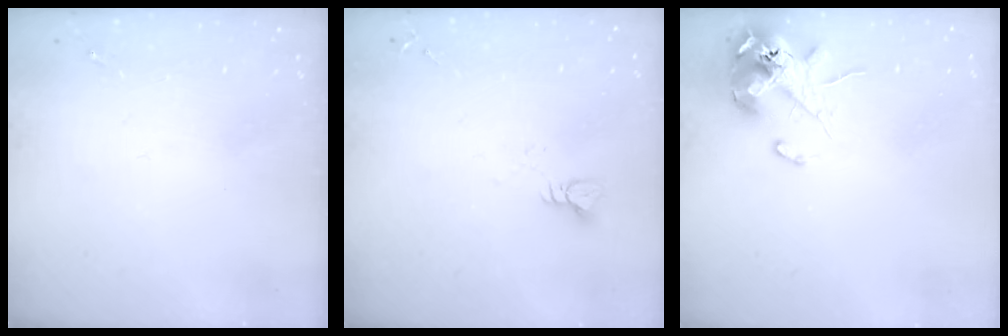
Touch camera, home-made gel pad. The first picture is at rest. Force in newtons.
{"total": 3.8, "press": 3.8, "slide": 0.5}
{"total": 12.1, "press": 11.9, "slide": 2.2}